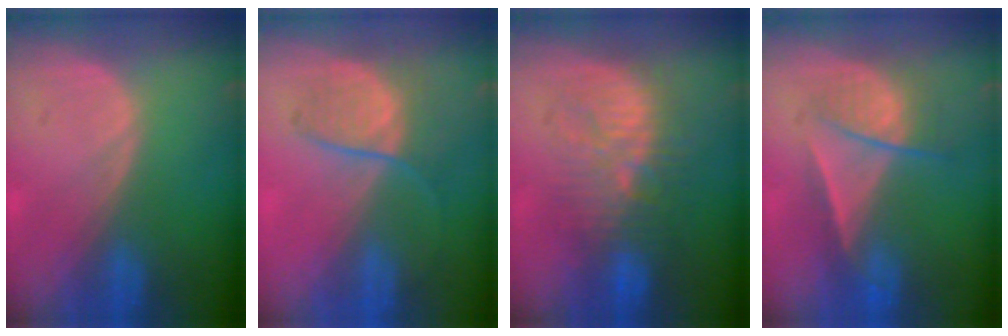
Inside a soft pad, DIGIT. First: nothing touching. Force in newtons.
{"total": 6.3, "press": 6.0, "slide": 2.0}
{"total": 9.2, "press": 9.0, "slide": 2.1}
{"total": 7.1, "press": 6.0, "slide": 3.7}